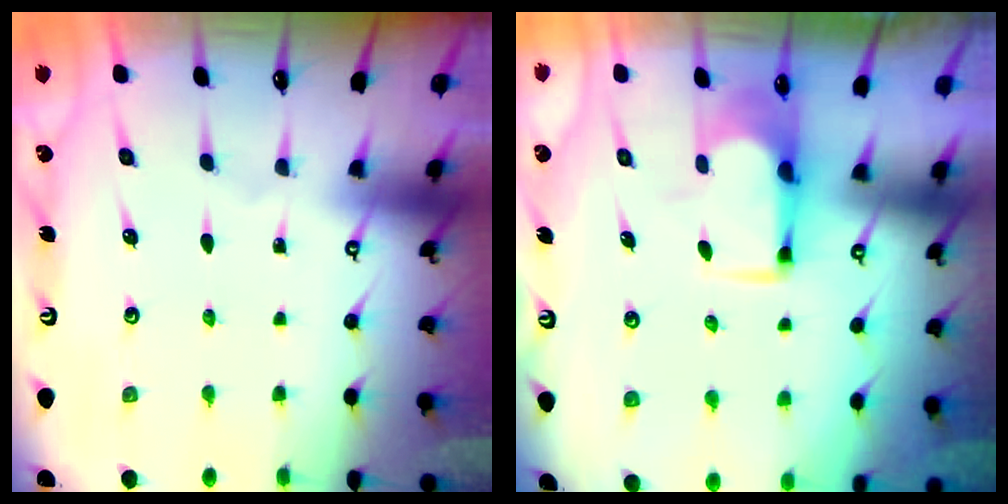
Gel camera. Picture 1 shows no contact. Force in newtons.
{"total": 1.8, "press": 1.6, "slide": 0.8}